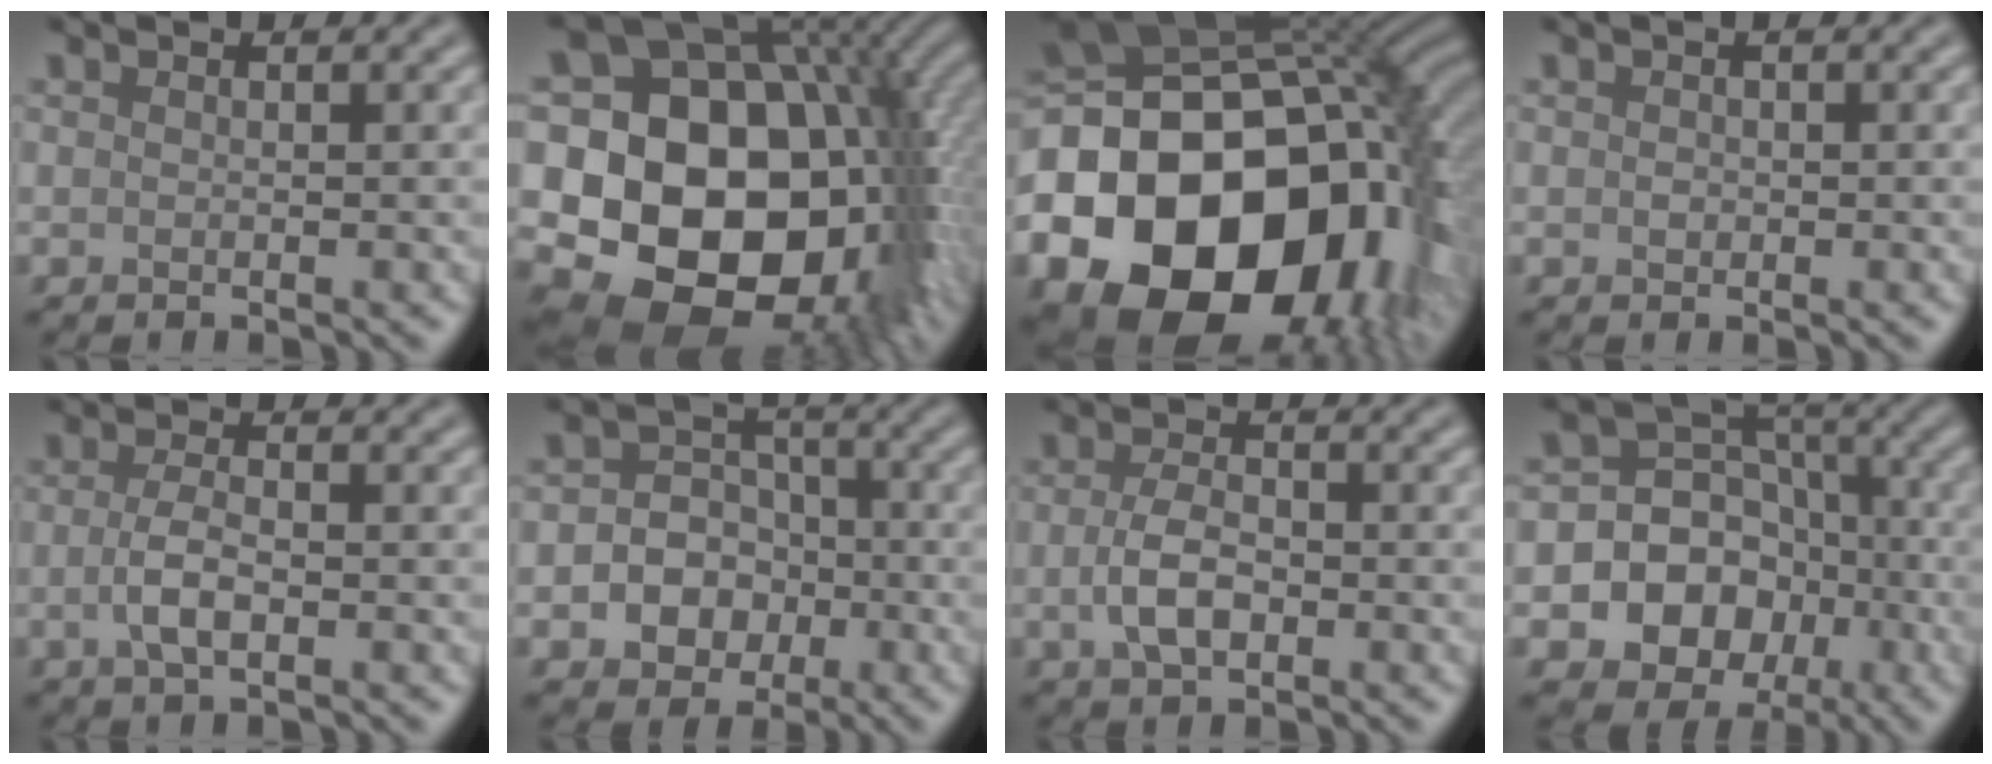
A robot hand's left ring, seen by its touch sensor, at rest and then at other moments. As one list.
[{"total": 21.5, "force": [-1.6, 15.6, 14.7], "torque": [-0.215, -0.016, -0.030]}, {"total": 21.8, "force": [-6.6, 15.6, 13.8], "torque": [-0.300, -0.025, -0.098]}, {"total": 0.6, "force": [0.0, 0.5, 0.3], "torque": [-0.004, -0.003, -0.001]}, {"total": 2.8, "force": [-0.5, 1.1, 2.5], "torque": [-0.054, -0.002, -0.013]}, {"total": 5.9, "force": [-1.5, 5.2, 2.3], "torque": [-0.018, 0.013, -0.046]}, {"total": 3.5, "force": [-0.7, 2.0, 2.8], "torque": [-0.060, -0.002, -0.014]}, {"total": 12.4, "force": [-4.1, 11.0, 3.7], "torque": [-0.067, -0.009, -0.083]}]